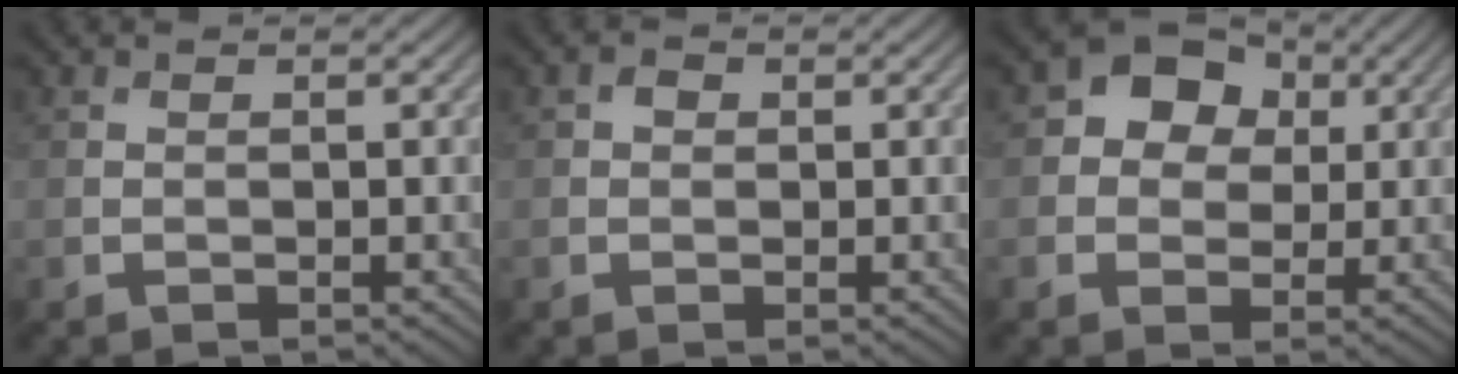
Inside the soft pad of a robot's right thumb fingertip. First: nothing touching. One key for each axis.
{"total": 1.0, "fx": 0.2, "fy": 0.8, "fz": 0.5, "tx": -0.009, "ty": -0.001, "tz": -0.001}
{"total": 6.5, "fx": 1.9, "fy": 5.2, "fz": 3.3, "tx": -0.066, "ty": 0.010, "tz": 0.010}